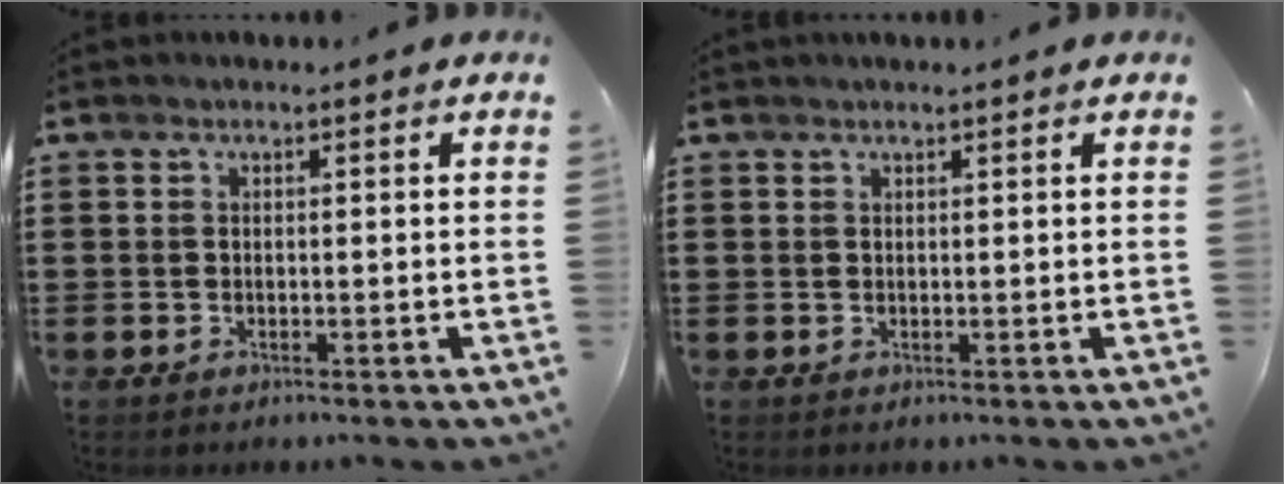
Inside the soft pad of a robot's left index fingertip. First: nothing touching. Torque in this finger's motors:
{"motor_torque": [0.77, 0.81, 0.02, 0.03]}